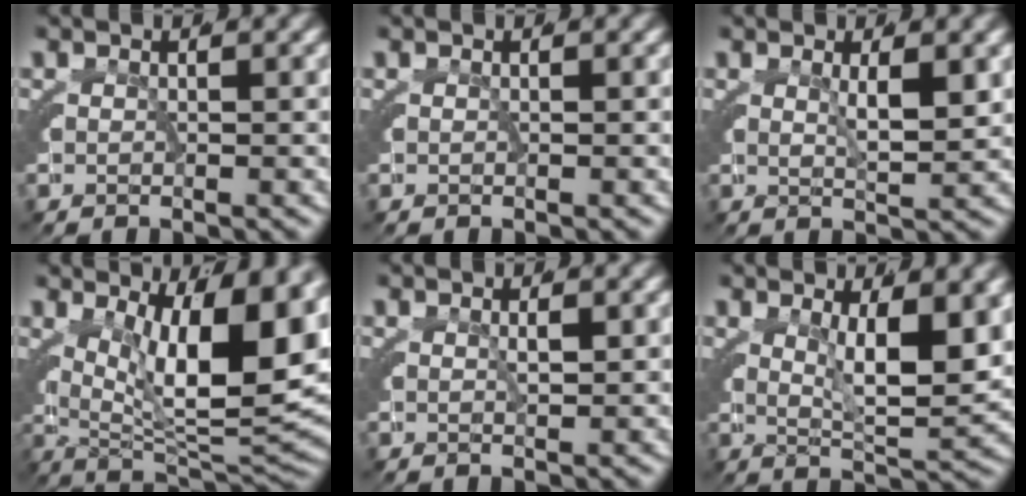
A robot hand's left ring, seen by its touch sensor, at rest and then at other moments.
{"total": 0.0}
{"total": 2.4, "force": [1.1, -0.5, 2.1], "torque": [-0.028, -0.010, 0.027]}
{"total": 13.3, "force": [2.4, 5.6, 11.8], "torque": [-0.154, -0.010, 0.050]}
{"total": 0.9, "force": [0.4, -0.1, 0.8], "torque": [-0.016, -0.007, 0.011]}
{"total": 5.3, "force": [1.8, 0.6, 5.0], "torque": [-0.074, -0.019, 0.039]}